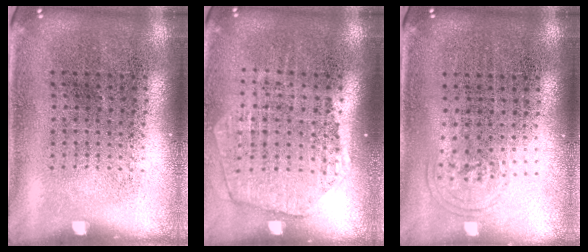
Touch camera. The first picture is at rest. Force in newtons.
{"total": 1.8, "press": 1.7, "slide": 0.8}
{"total": 0.7, "press": 0.6, "slide": 0.5}